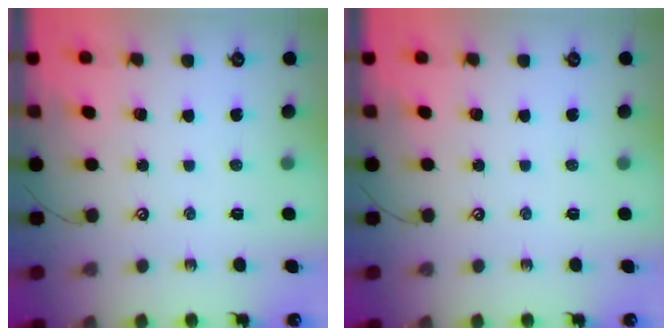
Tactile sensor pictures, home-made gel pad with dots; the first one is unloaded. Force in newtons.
{"total": 0.0}